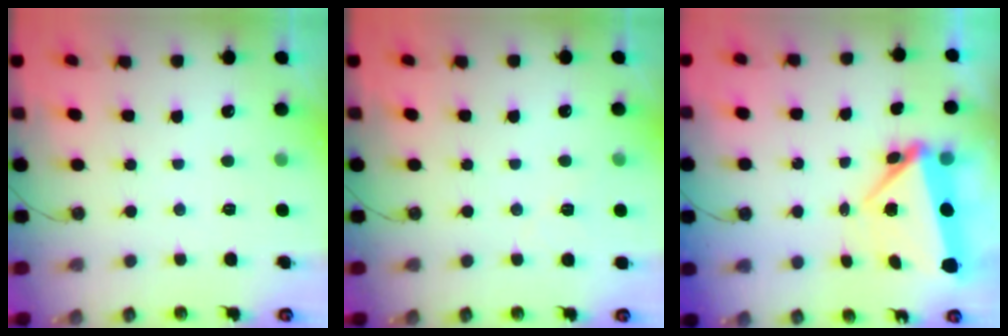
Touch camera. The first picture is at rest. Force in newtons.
{"total": 3.6, "press": 2.7, "slide": 2.4}
{"total": 6.9, "press": 5.8, "slide": 3.7}